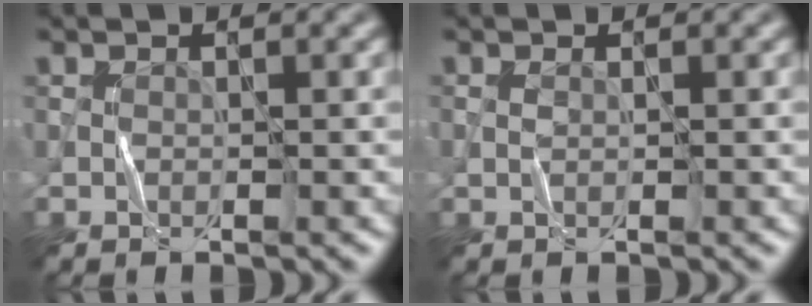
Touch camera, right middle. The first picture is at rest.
{"total": 0.6, "force": [0.1, 0.2, 0.5], "torque": [-0.013, 0.001, 0.001]}